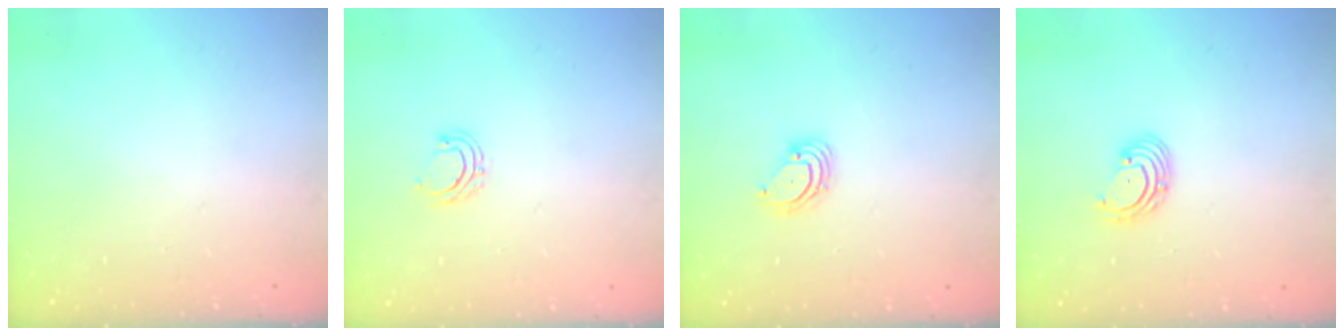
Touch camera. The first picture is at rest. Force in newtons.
{"total": 4.7, "press": 4.7, "slide": 0.8}
{"total": 3.2, "press": 3.2, "slide": 0.3}
{"total": 2.7, "press": 2.7, "slide": 0.3}